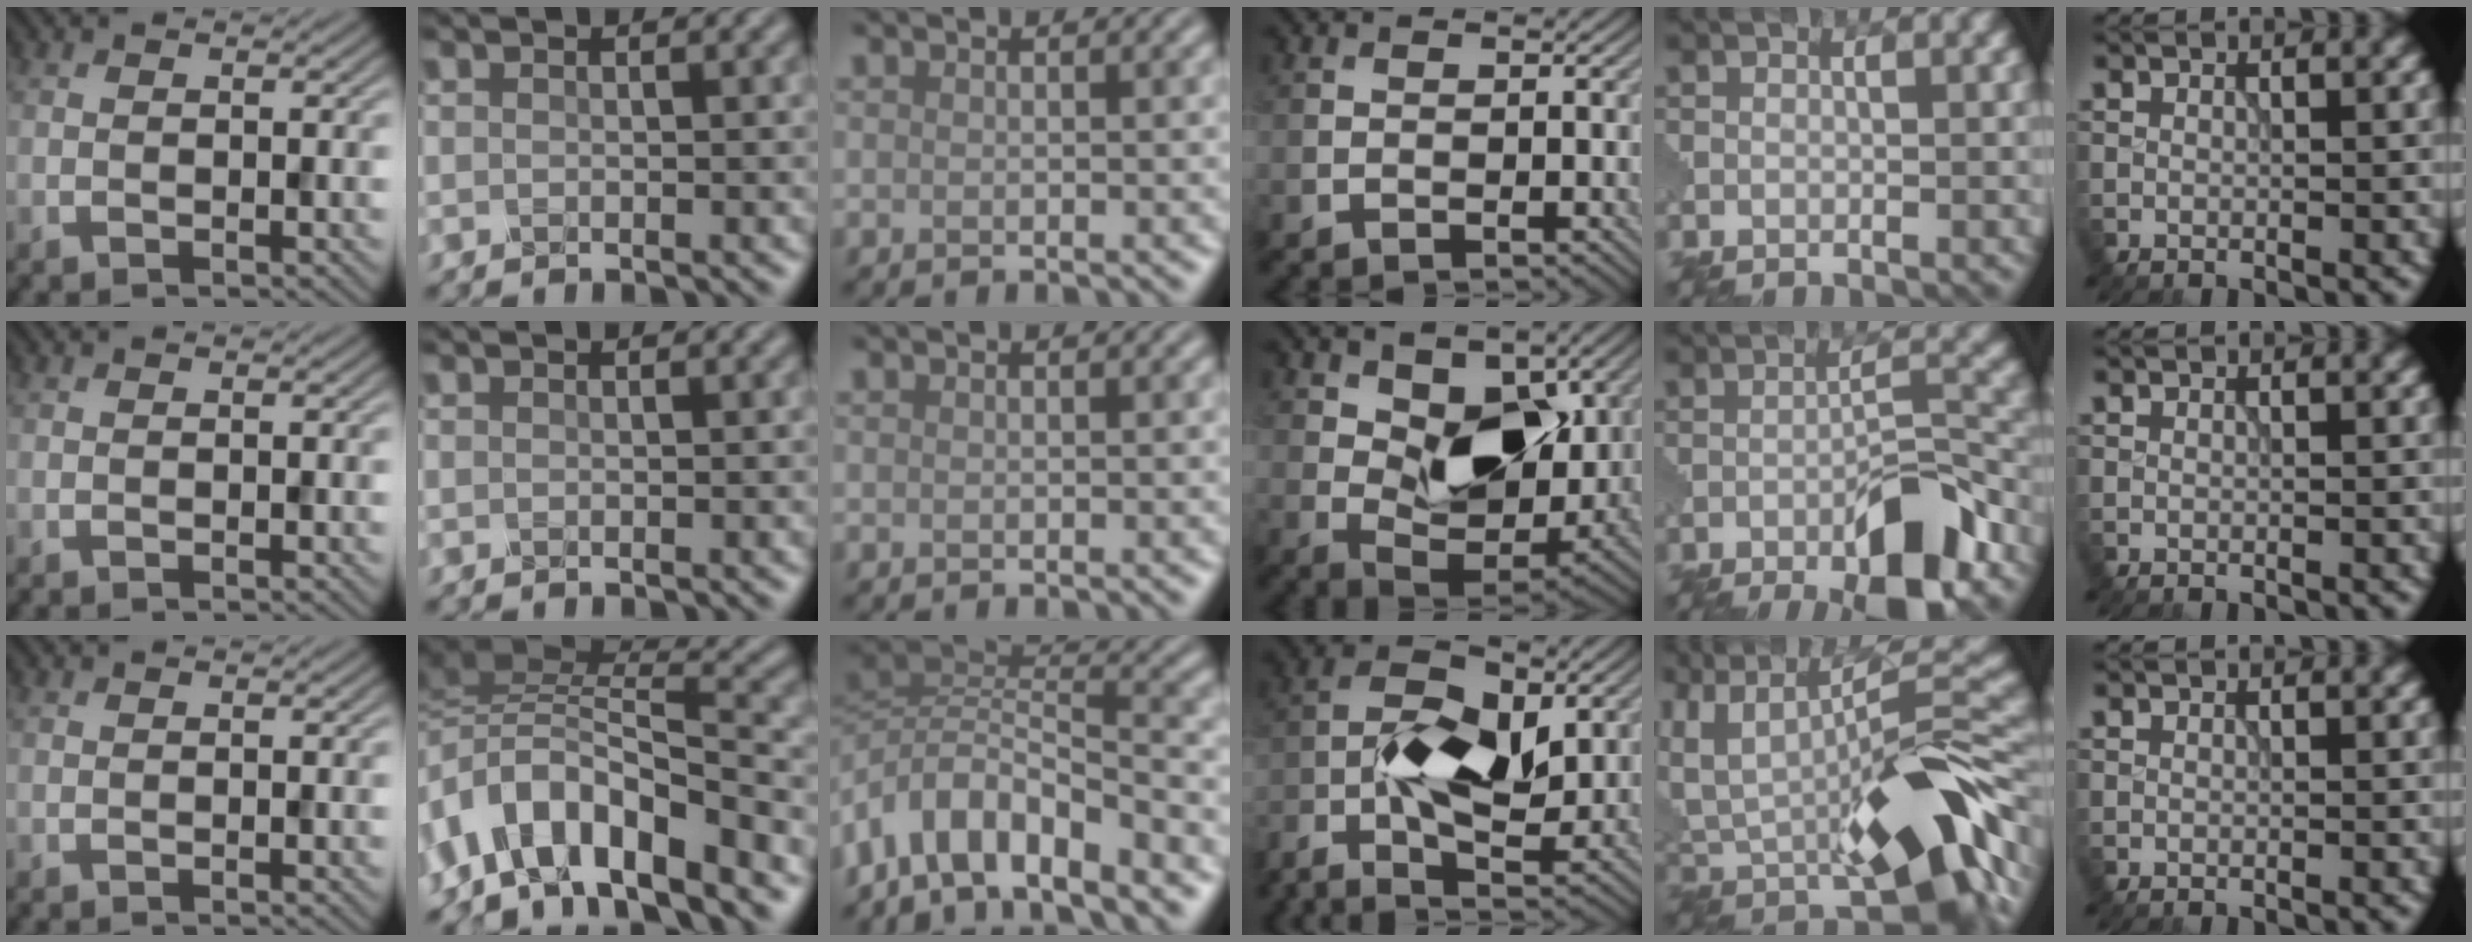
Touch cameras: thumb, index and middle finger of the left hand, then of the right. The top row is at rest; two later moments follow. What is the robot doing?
{"motion": "insert", "object": "pin"}